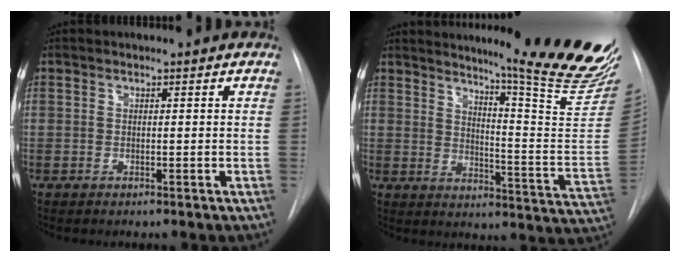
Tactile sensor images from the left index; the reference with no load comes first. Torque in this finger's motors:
{"motor_torque": [0.46, -1.65, 0.00, 0.00]}